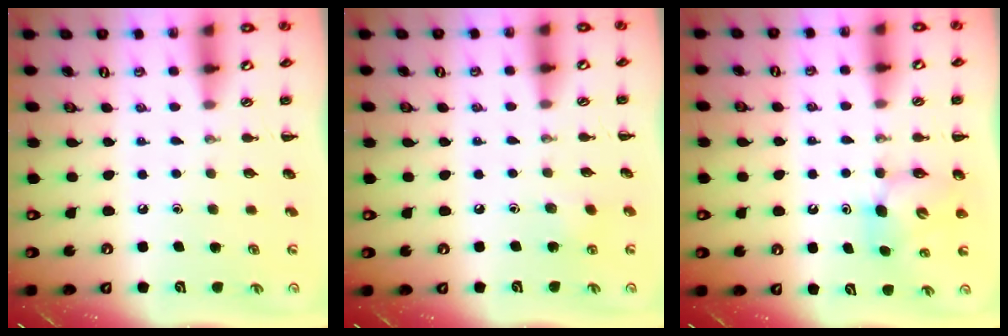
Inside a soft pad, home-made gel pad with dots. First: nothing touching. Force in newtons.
{"total": 6.5, "press": 6.4, "slide": 0.7}
{"total": 6.1, "press": 6.1, "slide": 0.7}